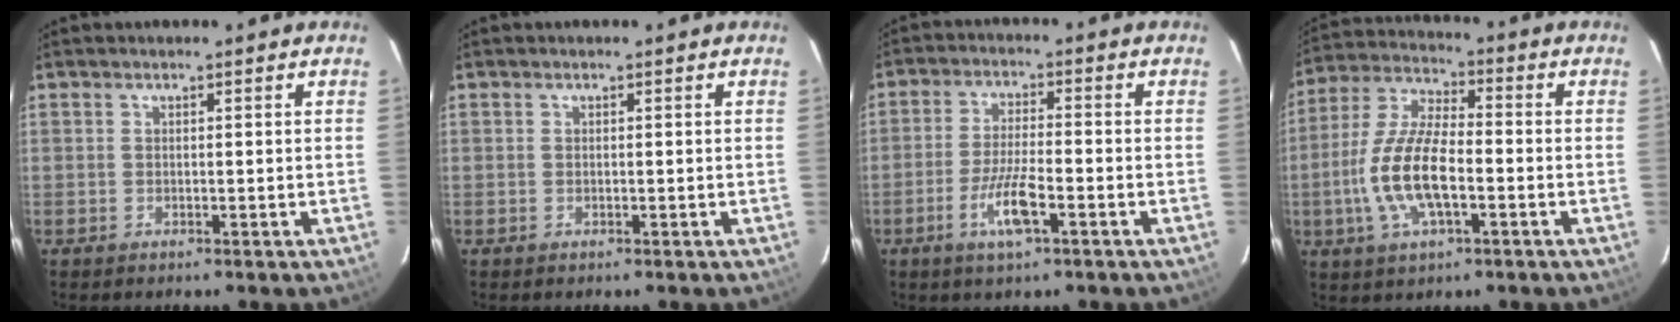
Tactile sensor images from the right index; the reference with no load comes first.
{"total": 0.0}
{"total": 7.4, "force": [-3.6, 1.3, 6.3], "torque": [-0.131, -0.007, -0.068]}
{"total": 13.3, "force": [-3.5, 5.0, 11.8], "torque": [-0.251, -0.001, -0.069]}